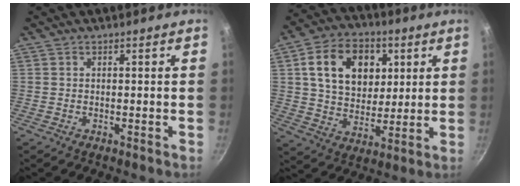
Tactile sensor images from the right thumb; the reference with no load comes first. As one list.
[{"total": 16.5, "force": [4.7, 12.2, 10.1], "torque": [-0.137, -0.002, 0.075]}]